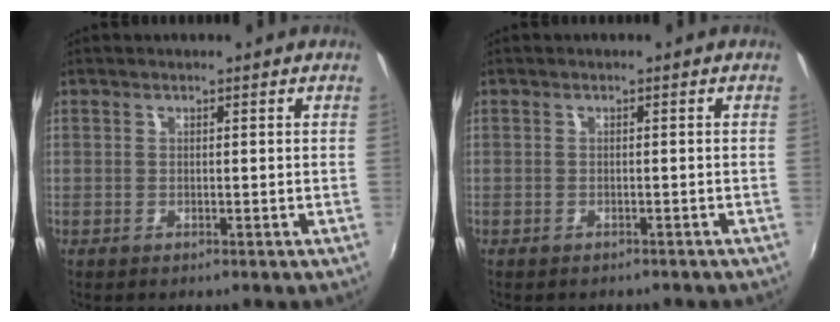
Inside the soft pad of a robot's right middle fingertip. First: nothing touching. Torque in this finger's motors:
{"motor_torque": [0.86, -1.28, 0.08, 0.04]}